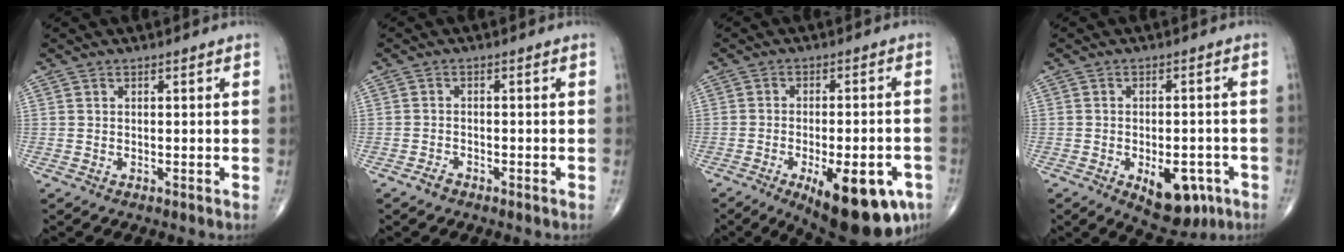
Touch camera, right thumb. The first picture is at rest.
{"total": 1.5, "force": [-1.2, 0.7, 0.5], "torque": [-0.014, 0.005, -0.022]}
{"total": 18.2, "force": [-8.5, 6.8, 14.6], "torque": [-0.152, 0.012, -0.105]}
{"total": 10.1, "force": [-4.3, 5.4, 7.4], "torque": [-0.079, 0.011, -0.048]}